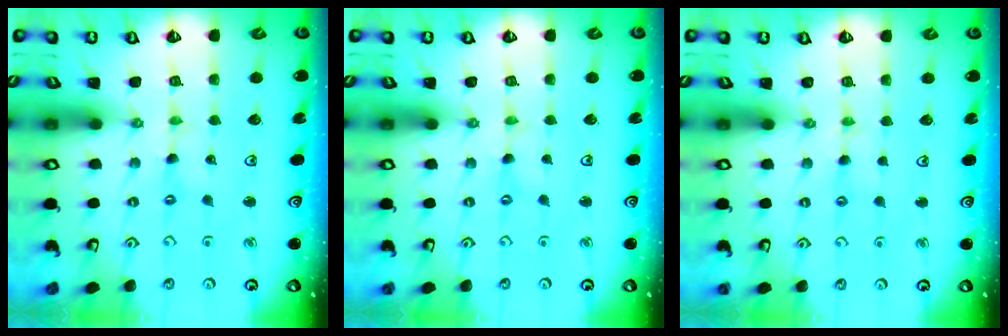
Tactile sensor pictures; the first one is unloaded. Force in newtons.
{"total": 0.0}
{"total": 2.8, "press": 2.8, "slide": 0.4}